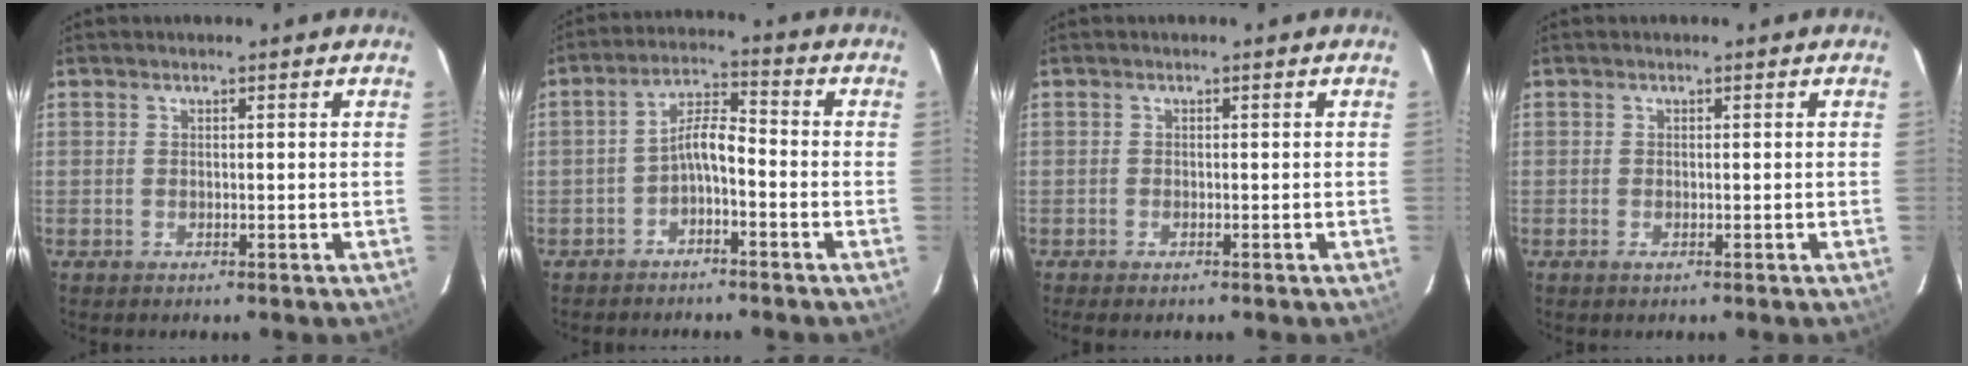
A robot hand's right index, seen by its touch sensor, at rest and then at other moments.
{"total": 4.9, "force": [-2.6, 1.4, 3.9], "torque": [-0.084, 0.016, -0.047]}
{"total": 1.0, "force": [-0.9, 0.4, 0.4], "torque": [-0.010, -0.004, -0.017]}
{"total": 0.6, "force": [-0.3, 0.3, 0.4], "torque": [-0.008, -0.002, -0.005]}